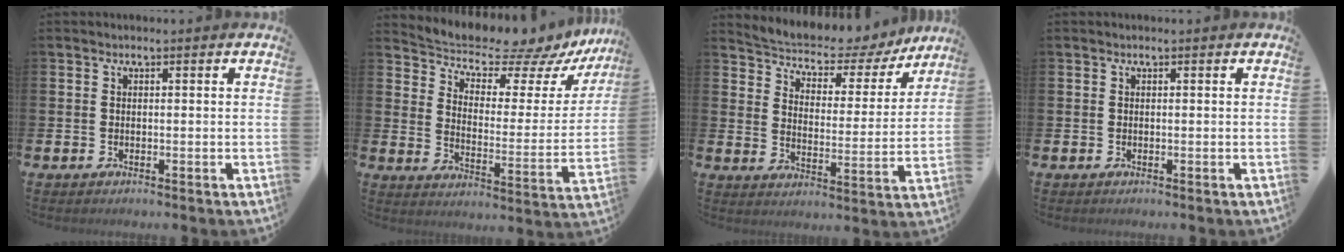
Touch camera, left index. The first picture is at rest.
{"total": 8.7, "force": [7.8, 2.4, 2.9], "torque": [-0.077, -0.060, 0.125]}
{"total": 5.7, "force": [5.4, 1.8, 1.0], "torque": [-0.048, -0.044, 0.087]}
{"total": 0.0}